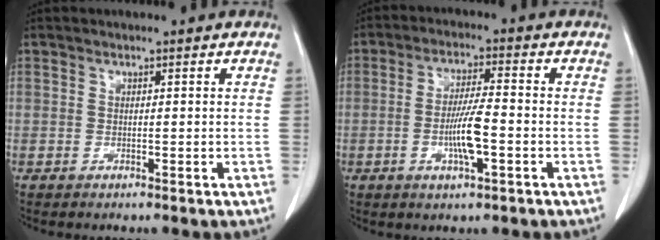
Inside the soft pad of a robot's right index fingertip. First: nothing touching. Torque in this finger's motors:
{"motor_torque": [0.27, 0.15, 0.17, 0.05]}